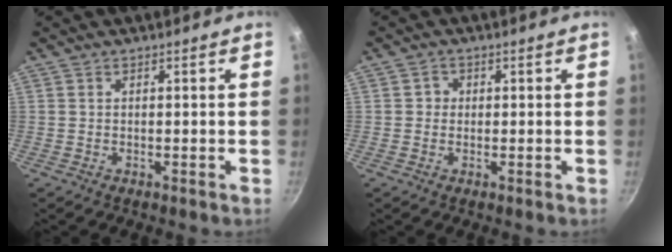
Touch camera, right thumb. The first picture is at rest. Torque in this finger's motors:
{"motor_torque": [-0.42, 0.27, 0.26, -0.25, -0.01]}